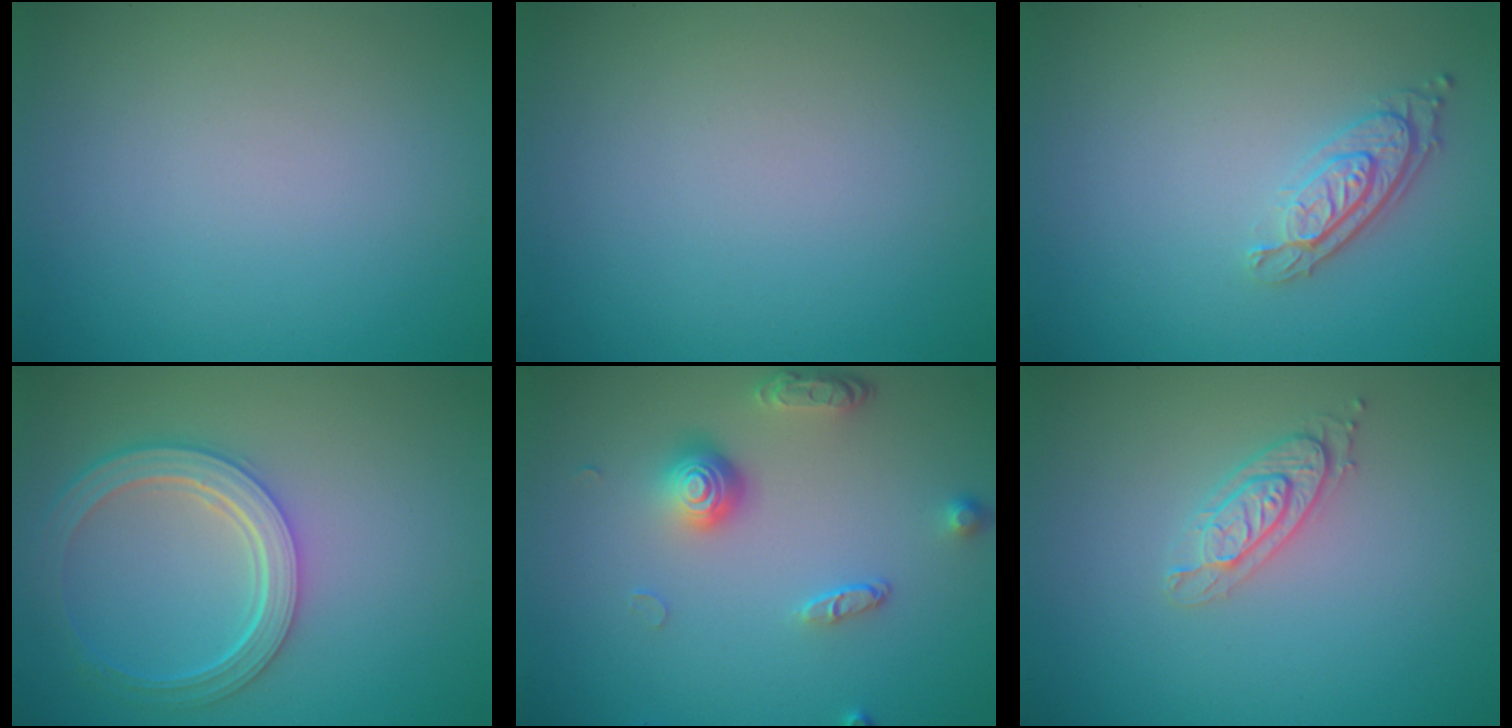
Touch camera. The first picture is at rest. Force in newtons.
{"total": 0.0}
{"total": 3.1, "press": 2.4, "slide": 2.0}
{"total": 5.1, "press": 4.0, "slide": 3.1}
{"total": 3.8, "press": 2.9, "slide": 2.6}
{"total": 2.1, "press": 2.1, "slide": 0.3}